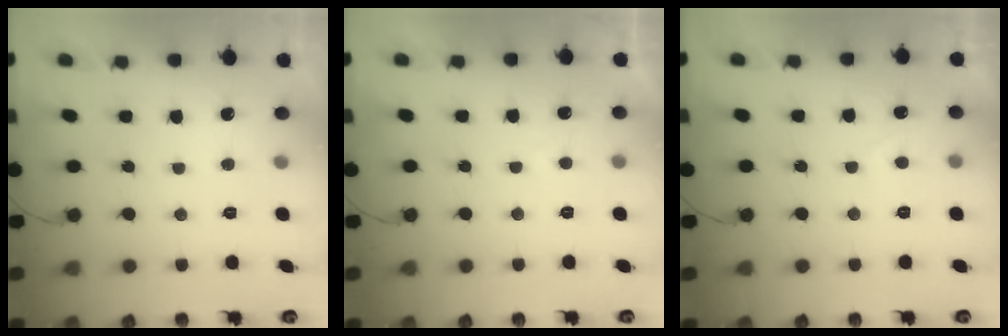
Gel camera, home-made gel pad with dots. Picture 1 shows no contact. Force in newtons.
{"total": 0.8, "press": 0.6, "slide": 0.5}
{"total": 2.6, "press": 2.5, "slide": 0.6}